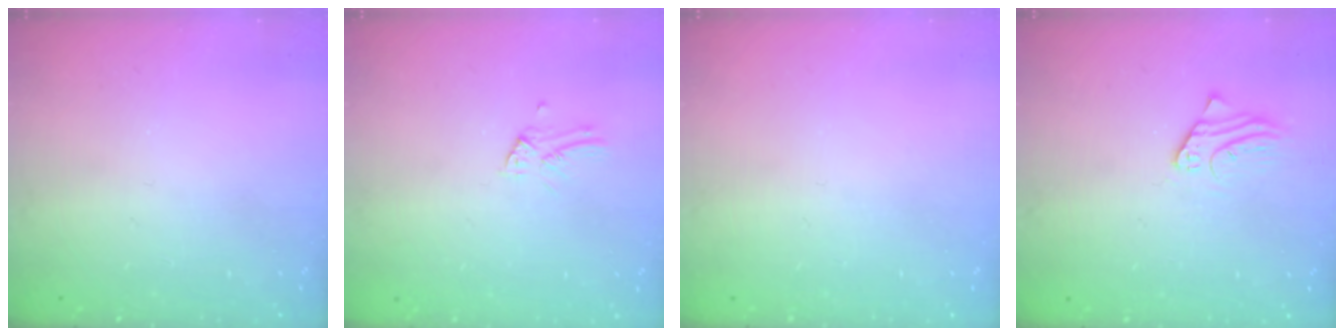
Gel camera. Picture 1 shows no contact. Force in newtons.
{"total": 2.1, "press": 2.1, "slide": 0.1}
{"total": 0.0}
{"total": 2.2, "press": 2.2, "slide": 0.3}